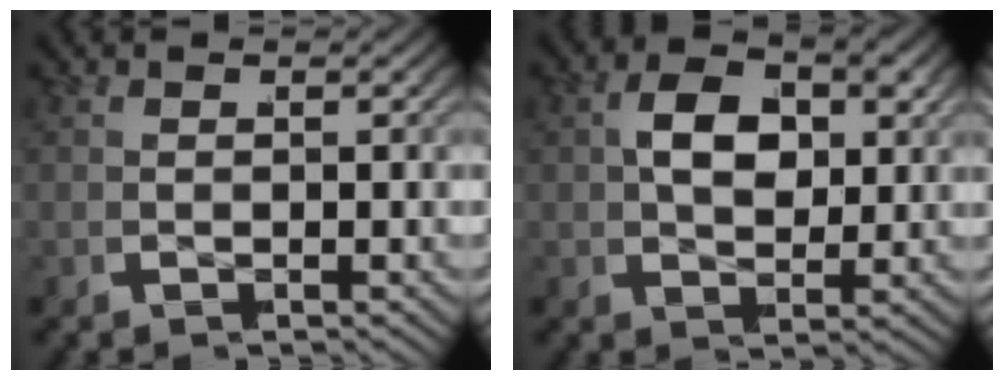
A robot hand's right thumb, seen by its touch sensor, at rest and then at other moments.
{"total": 5.2, "force": [1.1, 3.0, 4.1], "torque": [-0.073, -0.006, 0.024]}